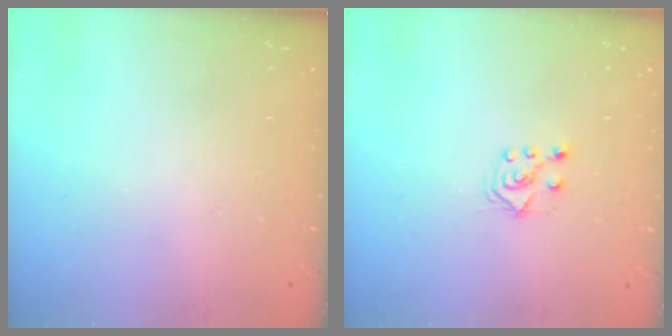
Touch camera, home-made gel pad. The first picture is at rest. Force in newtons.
{"total": 5.7, "press": 5.7, "slide": 0.8}